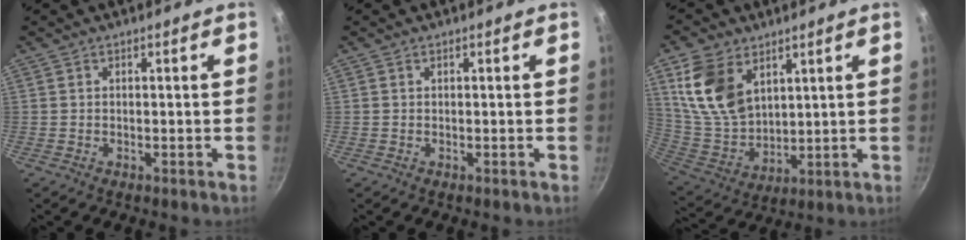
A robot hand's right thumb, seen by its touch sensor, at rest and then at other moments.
{"total": 0.0}
{"total": 14.6, "force": [6.5, 9.5, 9.0], "torque": [-0.155, -0.032, 0.144]}